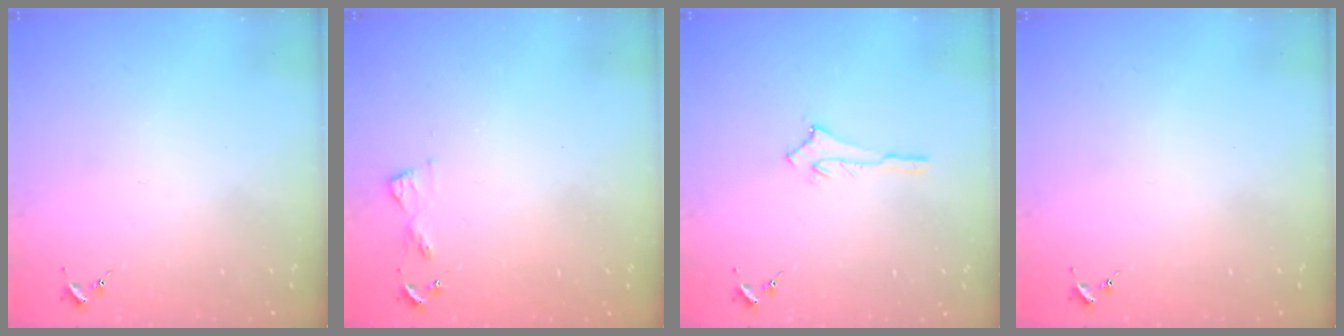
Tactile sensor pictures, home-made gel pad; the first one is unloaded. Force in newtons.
{"total": 5.1, "press": 5.0, "slide": 0.4}
{"total": 2.6, "press": 2.5, "slide": 0.4}
{"total": 0.0}